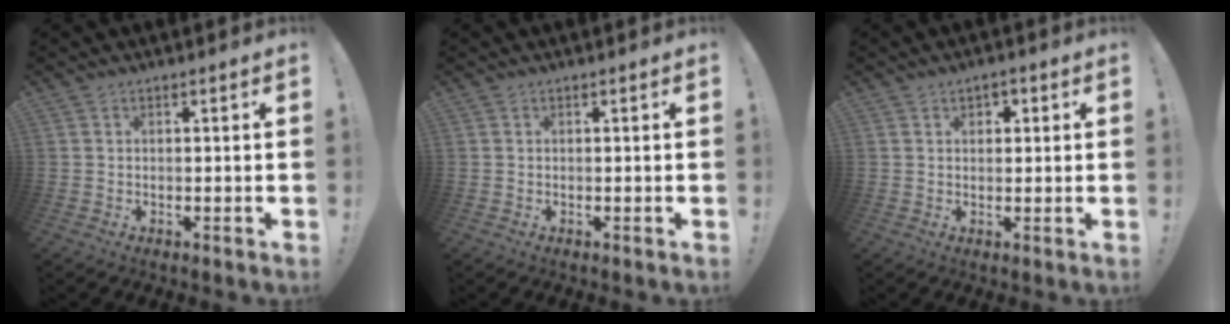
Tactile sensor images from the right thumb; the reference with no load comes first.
{"total": 0.0}
{"total": 1.8, "force": [0.5, 1.4, 1.0], "torque": [-0.004, 0.000, 0.004]}